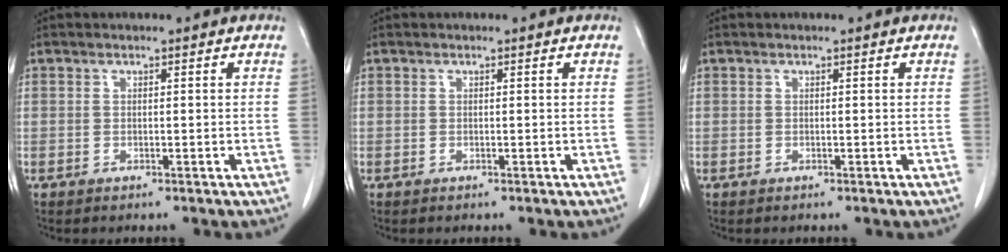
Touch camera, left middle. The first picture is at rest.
{"total": 0.0}
{"total": 0.0}